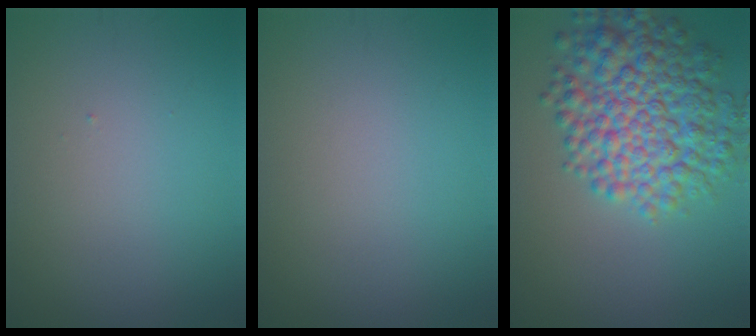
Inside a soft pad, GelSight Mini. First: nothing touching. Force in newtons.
{"total": 0.0}
{"total": 8.7, "press": 8.7, "slide": 0.1}